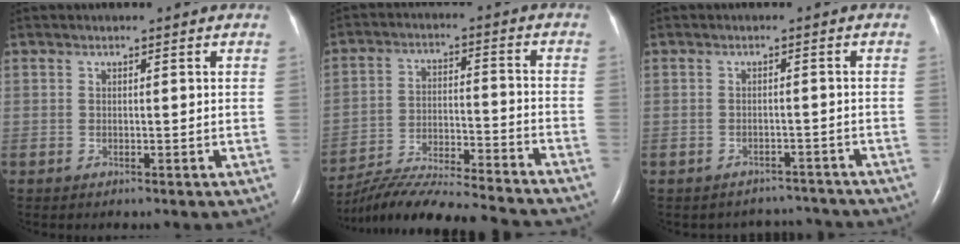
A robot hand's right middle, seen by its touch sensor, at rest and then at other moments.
{"total": 21.2, "force": [-19.5, 0.6, 8.2], "torque": [-0.147, -0.027, -0.299]}
{"total": 4.8, "force": [-4.4, 1.6, -0.9], "torque": [0.010, 0.019, -0.054]}